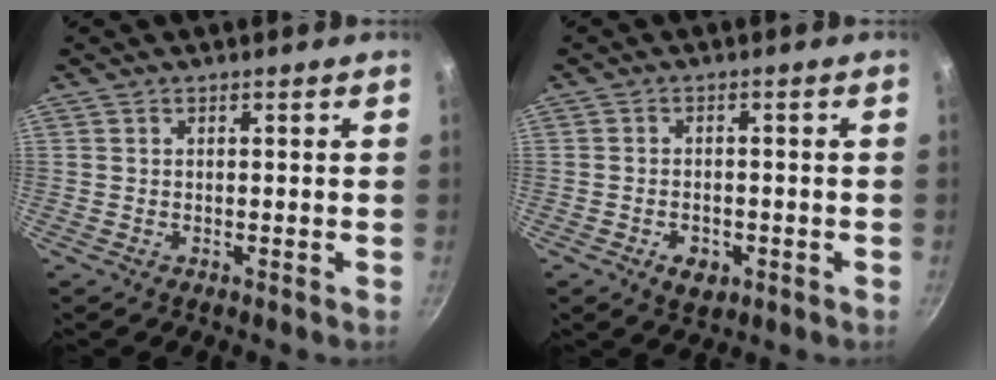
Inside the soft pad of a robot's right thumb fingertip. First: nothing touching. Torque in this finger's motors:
{"motor_torque": [-0.24, 0.19, 0.35, -0.06, 0.00]}